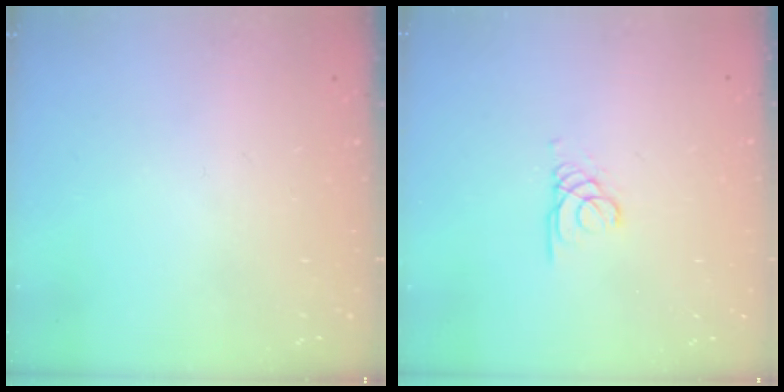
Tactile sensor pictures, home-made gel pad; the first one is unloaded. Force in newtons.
{"total": 1.7, "press": 1.7, "slide": 0.1}